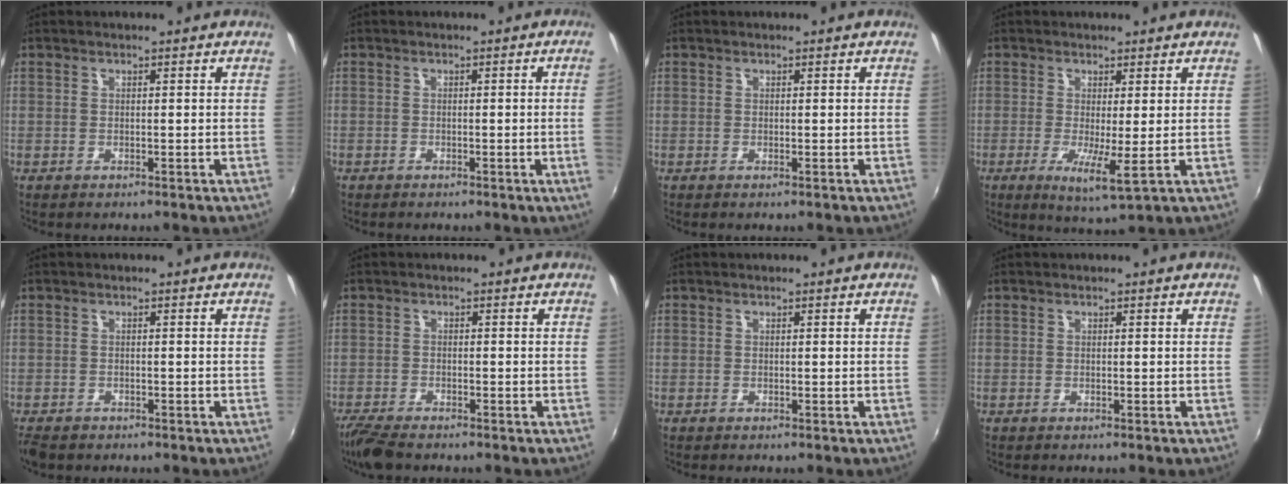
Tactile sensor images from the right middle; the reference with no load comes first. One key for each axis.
{"total": 2.3, "fx": -0.2, "fy": -1.4, "fz": 1.8, "tx": -0.027, "ty": -0.012, "tz": 0.002}
{"total": 0.0}
{"total": 5.5, "fx": -0.7, "fy": 0.3, "fz": 5.4, "tx": -0.104, "ty": -0.017, "tz": -0.012}
{"total": 3.7, "fx": -2.9, "fy": 1.8, "fz": 1.6, "tx": -0.043, "ty": -0.016, "tz": -0.052}
{"total": 5.7, "fx": -4.8, "fy": 1.1, "fz": 2.9, "tx": -0.080, "ty": -0.027, "tz": -0.091}
{"total": 0.0}
{"total": 0.0}